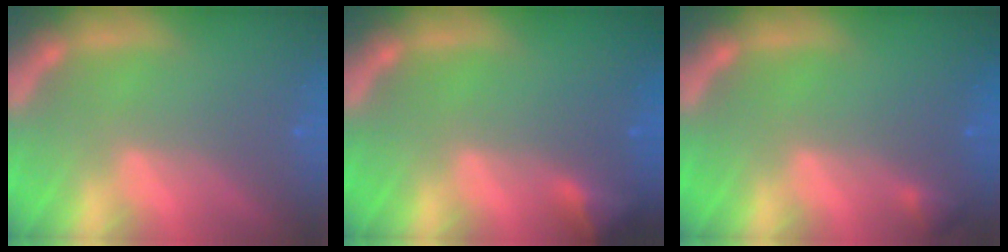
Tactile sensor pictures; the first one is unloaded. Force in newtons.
{"total": 2.4}
{"total": 0.9}